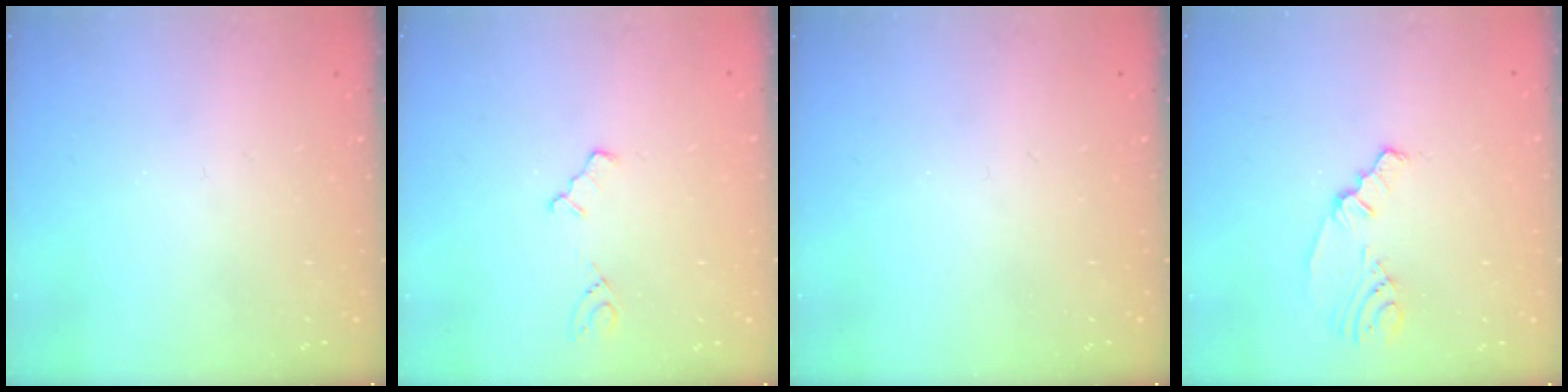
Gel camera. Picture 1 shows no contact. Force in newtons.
{"total": 3.5, "press": 3.4, "slide": 0.5}
{"total": 0.0}
{"total": 2.1, "press": 1.6, "slide": 1.3}